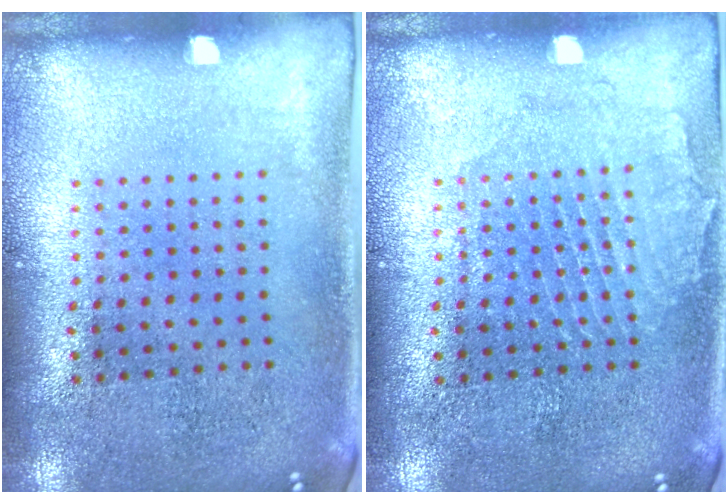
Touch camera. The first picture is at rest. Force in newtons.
{"total": 1.4, "press": 1.4, "slide": 0.0}